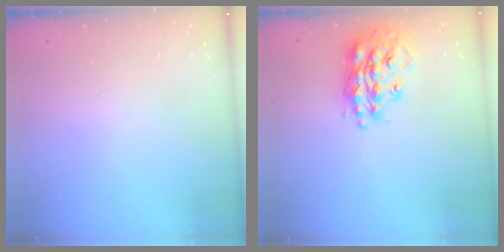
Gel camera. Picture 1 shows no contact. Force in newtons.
{"total": 17.4, "press": 17.4, "slide": 1.1}